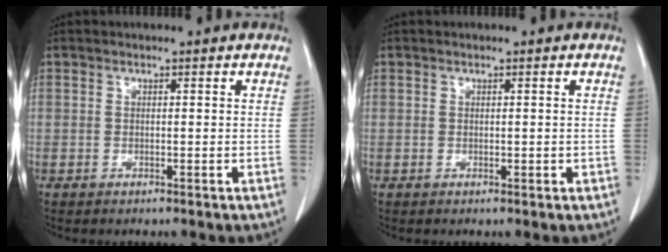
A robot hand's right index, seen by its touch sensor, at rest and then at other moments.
{"total": 0.6, "force": [-0.1, 0.4, 0.4], "torque": [-0.009, 0.002, 0.001]}